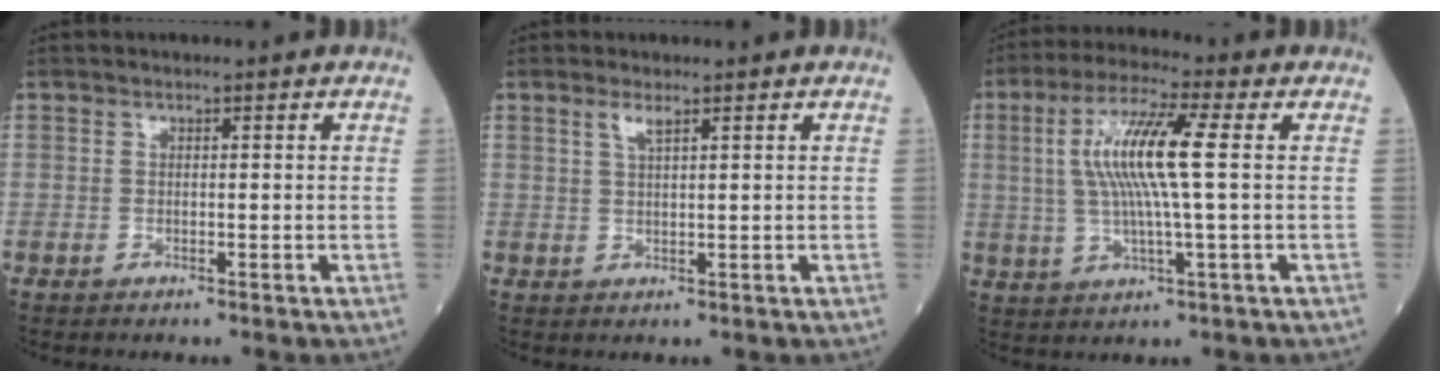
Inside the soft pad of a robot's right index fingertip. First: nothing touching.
{"total": 1.8, "force": [1.2, 0.1, 1.4], "torque": [-0.034, 0.001, 0.025]}
{"total": 10.8, "force": [1.6, 0.5, 10.6], "torque": [-0.215, 0.012, 0.028]}